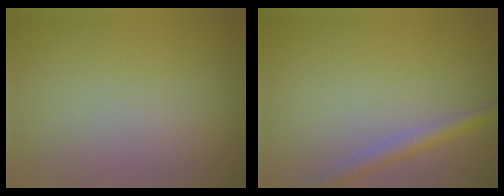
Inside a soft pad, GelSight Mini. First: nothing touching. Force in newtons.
{"total": 2.3, "press": 2.3, "slide": 0.1}